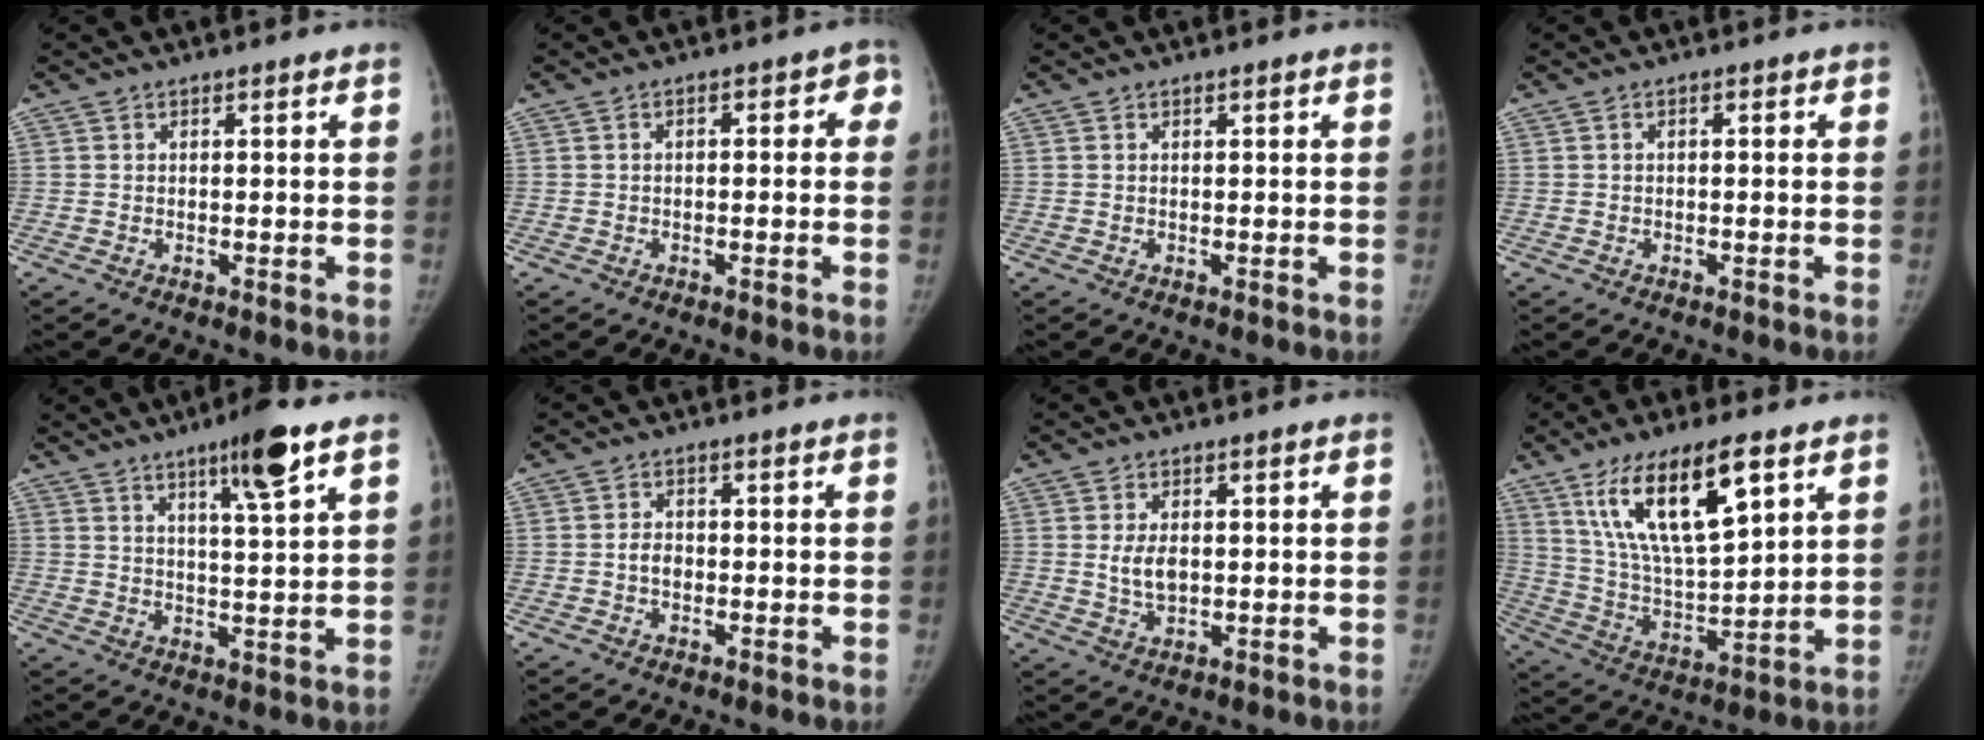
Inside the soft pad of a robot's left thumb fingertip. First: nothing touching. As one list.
[{"total": 3.4, "force": [-0.1, 2.0, 2.7], "torque": [-0.010, 0.021, -0.009]}, {"total": 0.0}, {"total": 0.6, "force": [0.0, 0.4, 0.5], "torque": [-0.001, 0.002, -0.004]}, {"total": 9.1, "force": [5.3, 1.0, 7.3], "torque": [-0.110, -0.028, 0.084]}, {"total": 2.2, "force": [-0.4, 1.6, 1.3], "torque": [-0.016, 0.008, -0.009]}, {"total": 4.4, "force": [0.4, 2.6, 3.5], "torque": [-0.063, -0.007, 0.013]}, {"total": 18.4, "force": [9.3, 6.1, 14.7], "torque": [-0.245, -0.034, 0.178]}]